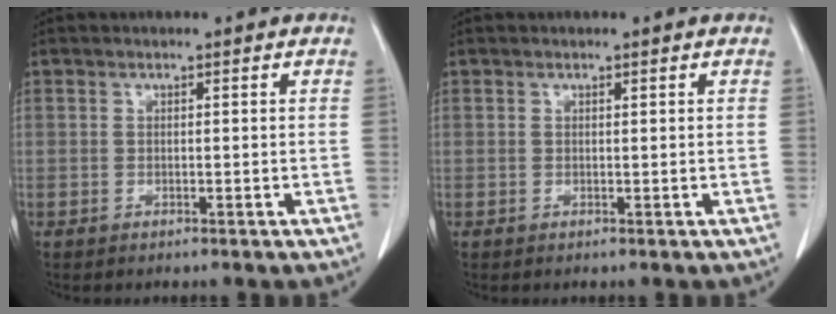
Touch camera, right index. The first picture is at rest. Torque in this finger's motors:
{"motor_torque": [-0.11, -0.02, 0.02, -0.01]}